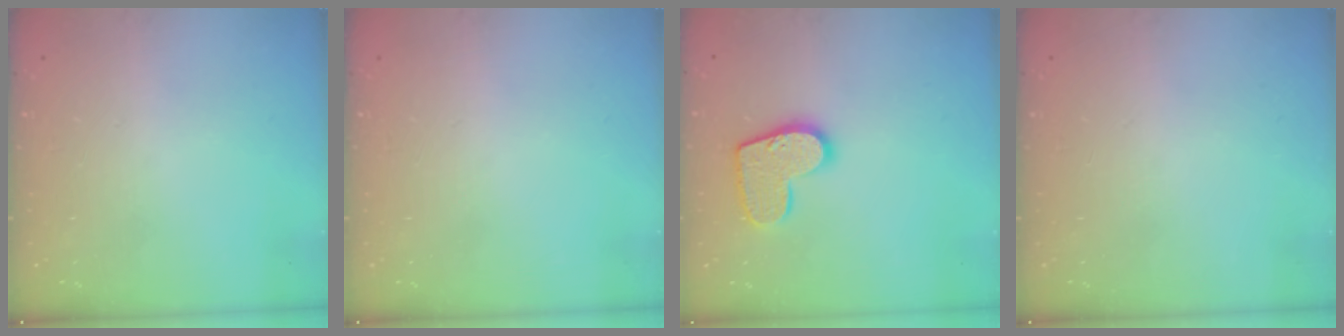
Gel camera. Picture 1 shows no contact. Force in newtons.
{"total": 0.0}
{"total": 12.9, "press": 12.9, "slide": 0.8}
{"total": 0.0}